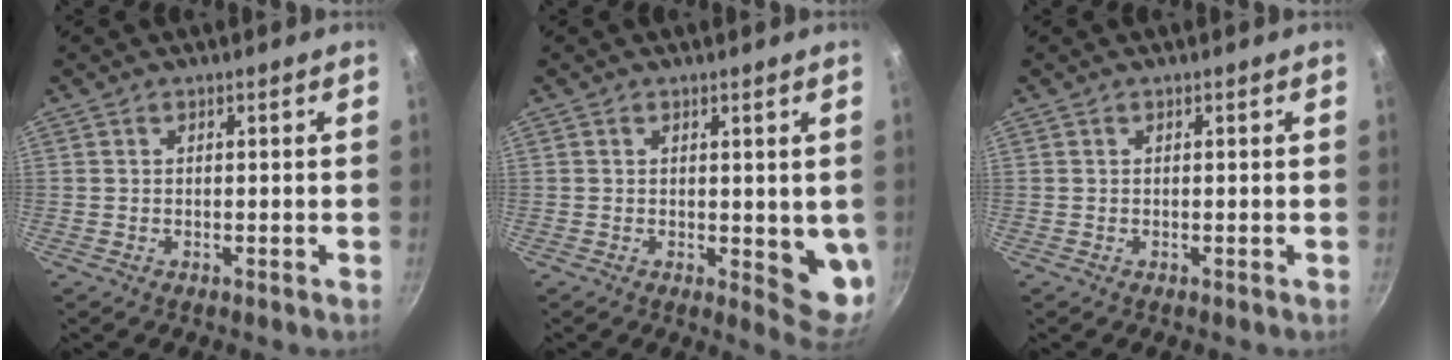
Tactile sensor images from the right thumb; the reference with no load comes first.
{"total": 6.7, "force": [0.5, 3.2, 5.8], "torque": [-0.057, -0.015, 0.011]}
{"total": 0.0}